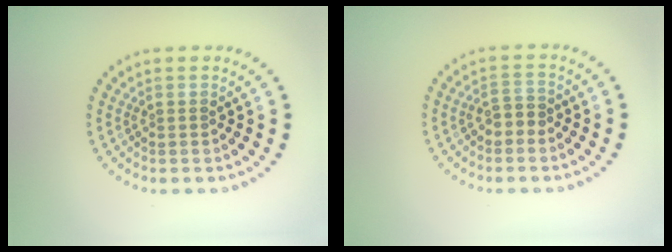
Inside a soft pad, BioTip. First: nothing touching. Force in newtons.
{"total": 1.6, "press": 1.5, "slide": 0.5}